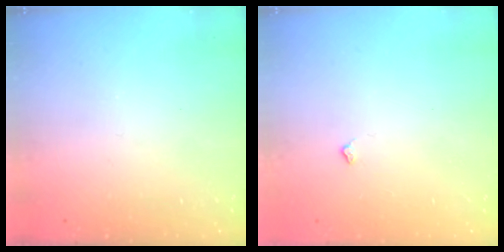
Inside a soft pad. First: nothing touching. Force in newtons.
{"total": 2.4, "press": 2.4, "slide": 0.5}